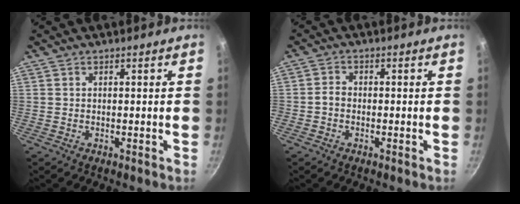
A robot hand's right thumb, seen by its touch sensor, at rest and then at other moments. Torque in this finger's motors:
{"motor_torque": [1.57, 1.84, 1.73, -0.55, 0.20]}